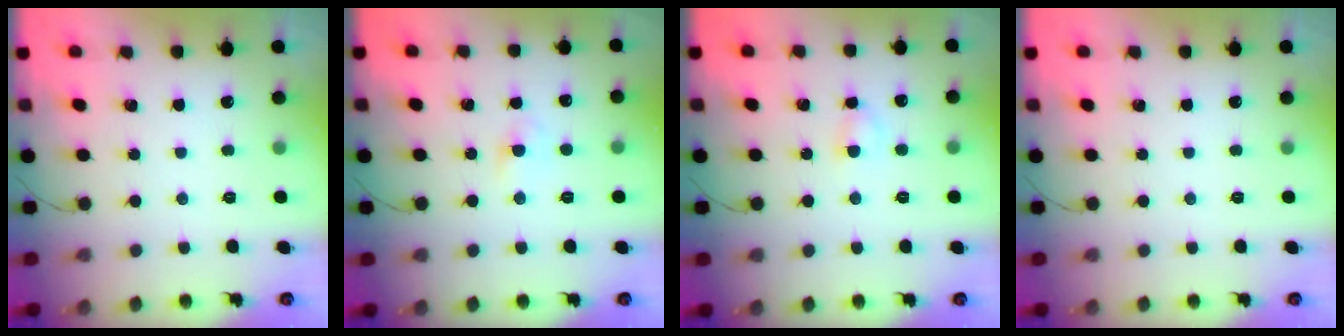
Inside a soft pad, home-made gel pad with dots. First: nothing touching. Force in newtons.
{"total": 2.3, "press": 2.1, "slide": 0.8}
{"total": 3.8, "press": 3.5, "slide": 1.4}
{"total": 0.0}